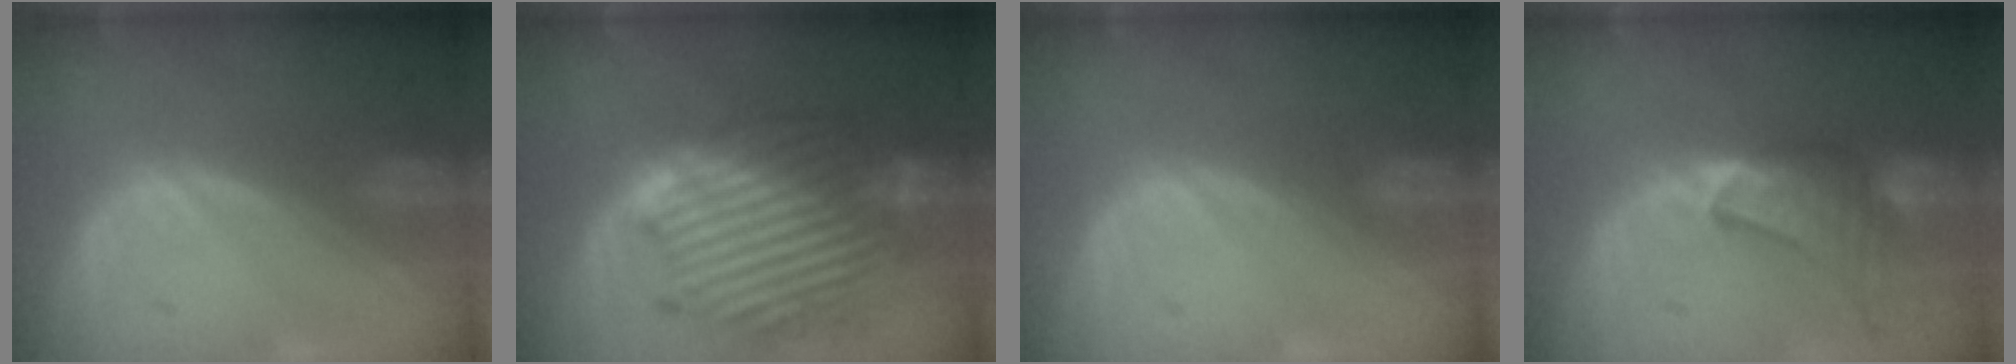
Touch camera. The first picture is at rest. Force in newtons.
{"total": 13.3, "press": 13.3, "slide": 1.1}
{"total": 0.6, "press": 0.6, "slide": 0.2}
{"total": 9.1, "press": 8.2, "slide": 4.0}